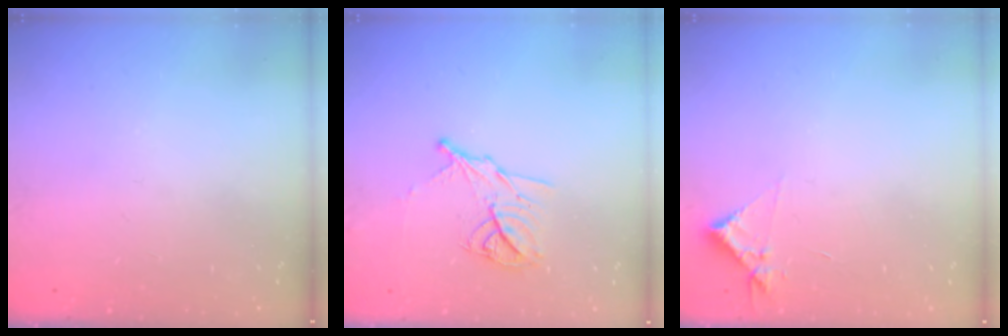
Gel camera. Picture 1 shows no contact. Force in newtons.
{"total": 11.4, "press": 11.4, "slide": 0.3}
{"total": 3.9, "press": 3.9, "slide": 0.5}